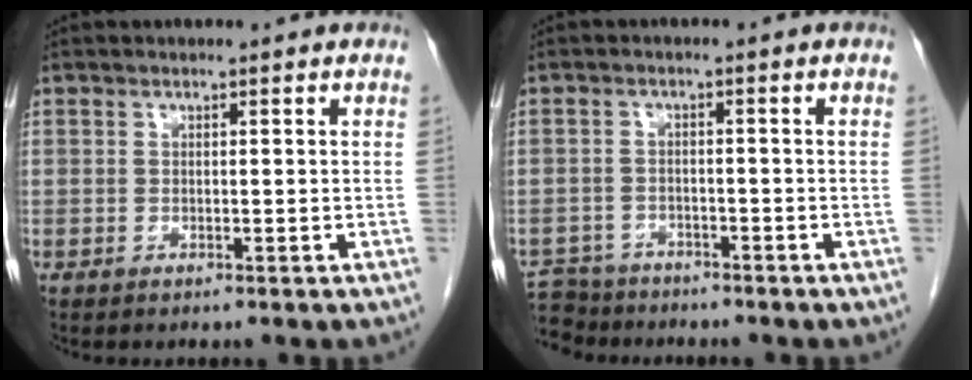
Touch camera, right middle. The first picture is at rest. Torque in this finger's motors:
{"motor_torque": [0.09, -0.06, 0.02, 0.01]}